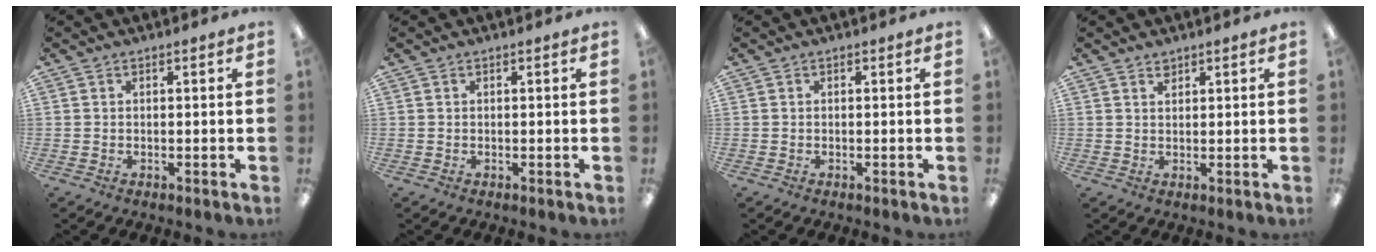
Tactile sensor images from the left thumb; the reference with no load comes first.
{"total": 0.0}
{"total": 0.0}
{"total": 1.4, "force": [1.3, 0.5, 0.4], "torque": [-0.010, -0.002, 0.025]}